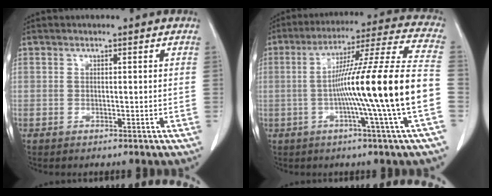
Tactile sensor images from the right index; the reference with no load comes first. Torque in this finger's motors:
{"motor_torque": [2.12, -0.03, 0.93, 0.21]}